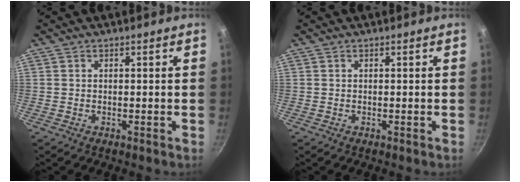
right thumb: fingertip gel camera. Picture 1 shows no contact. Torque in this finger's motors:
{"motor_torque": [-0.15, 0.13, -0.02, -0.01, 0.01]}